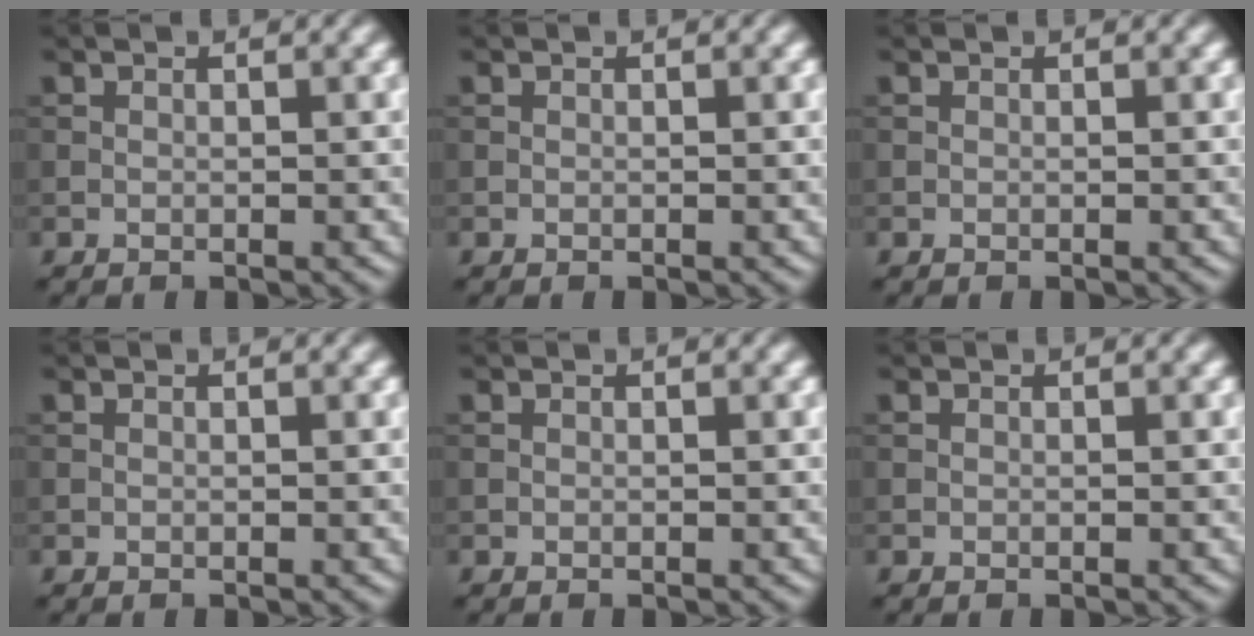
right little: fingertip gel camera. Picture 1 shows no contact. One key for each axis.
{"total": 0.0}
{"total": 0.0}
{"total": 0.0}
{"total": 0.0}
{"total": 0.0}